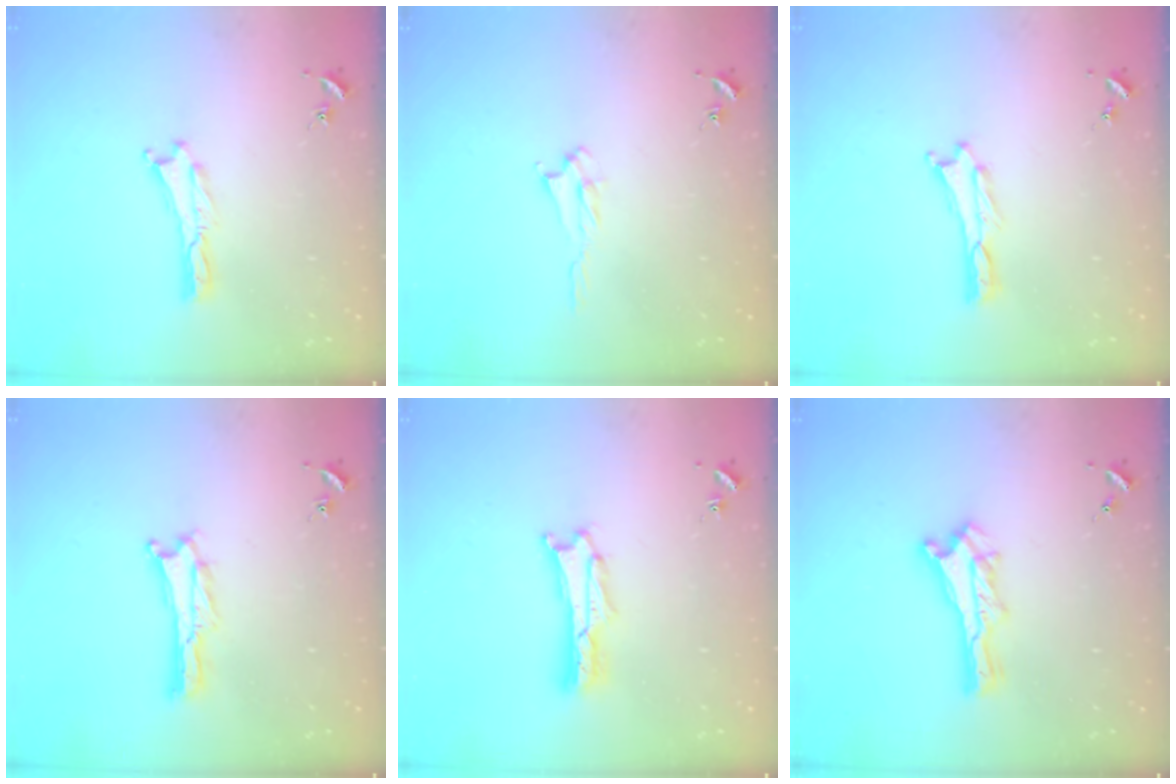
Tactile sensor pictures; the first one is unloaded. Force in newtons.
{"total": 2.1, "press": 2.0, "slide": 0.3}
{"total": 0.0}
{"total": 0.0}
{"total": 1.7, "press": 1.7, "slide": 0.3}
{"total": 0.6, "press": 0.5, "slide": 0.2}